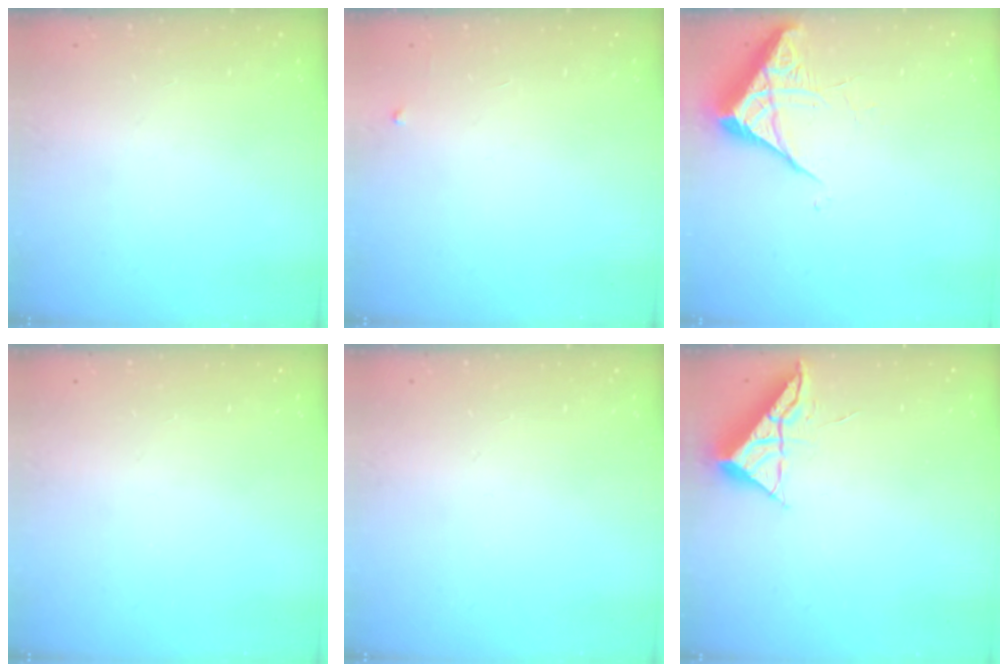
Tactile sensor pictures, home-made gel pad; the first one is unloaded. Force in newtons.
{"total": 2.6, "press": 2.6, "slide": 0.4}
{"total": 5.4, "press": 5.4, "slide": 0.3}
{"total": 0.0}
{"total": 0.0}
{"total": 6.4, "press": 6.4, "slide": 0.2}